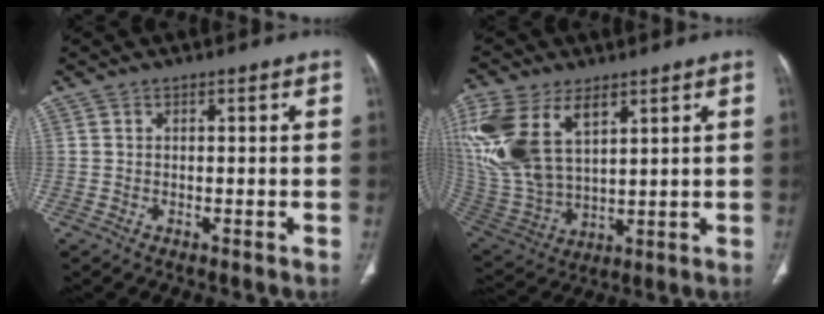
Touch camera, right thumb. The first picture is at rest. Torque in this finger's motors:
{"motor_torque": [1.27, 3.17, 1.32, 1.45, 0.23]}